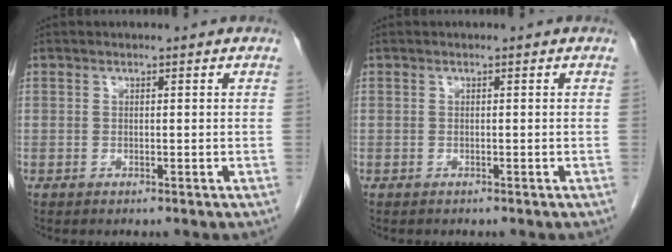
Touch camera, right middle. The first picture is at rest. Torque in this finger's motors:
{"motor_torque": [0.00, -0.04, 0.00, -0.01]}